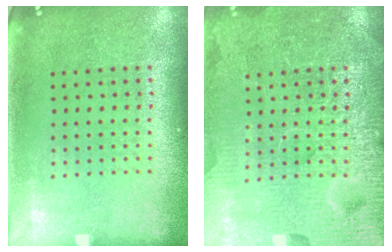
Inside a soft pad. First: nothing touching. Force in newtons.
{"total": 7.0, "press": 7.0, "slide": 0.9}